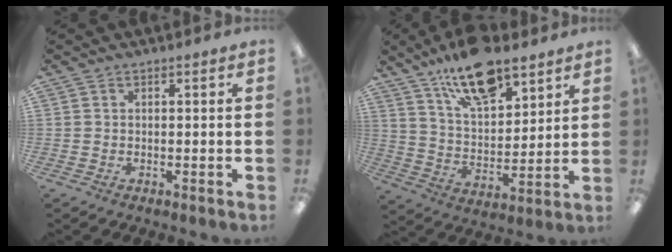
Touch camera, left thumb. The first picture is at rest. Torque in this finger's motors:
{"motor_torque": [0.42, 0.32, 1.41, -1.36, 0.18]}